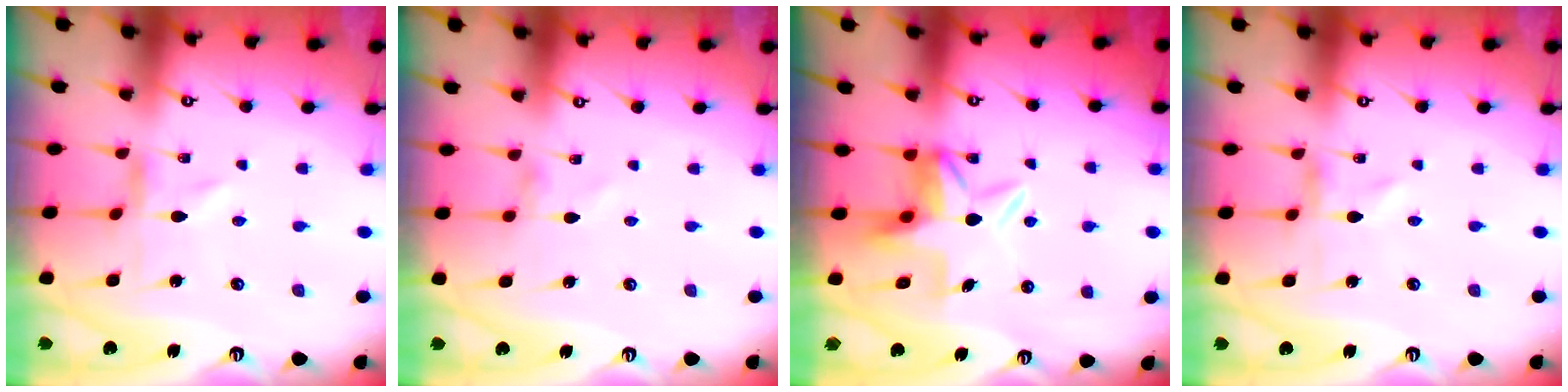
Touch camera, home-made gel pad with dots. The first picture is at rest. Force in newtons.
{"total": 0.0}
{"total": 6.5, "press": 6.5, "slide": 0.8}
{"total": 0.0}